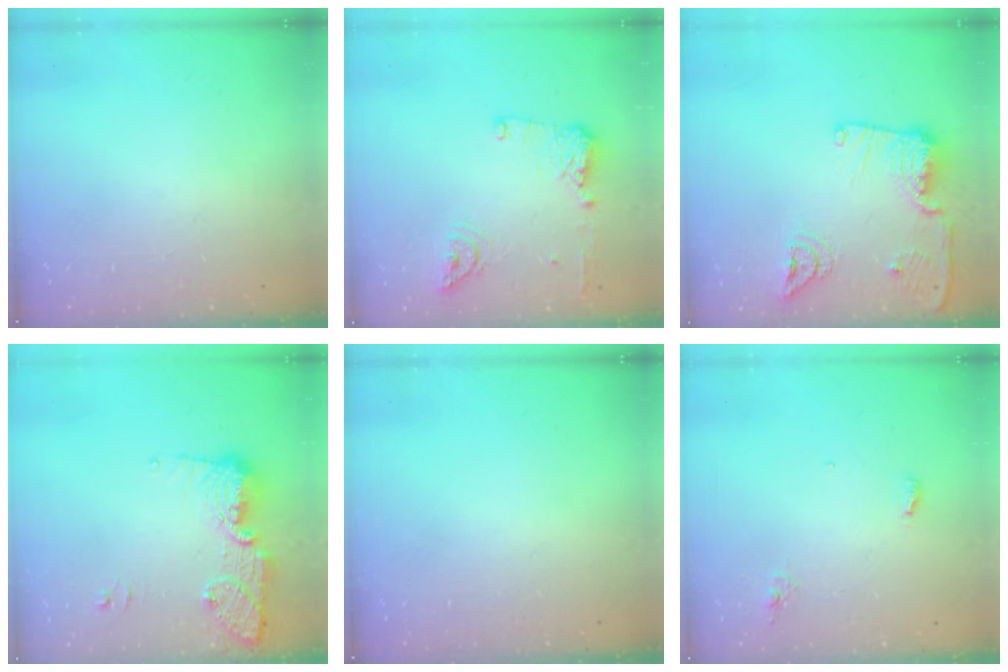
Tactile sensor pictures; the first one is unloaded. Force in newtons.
{"total": 12.7, "press": 12.4, "slide": 2.7}
{"total": 16.4, "press": 16.3, "slide": 2.0}
{"total": 14.5, "press": 14.3, "slide": 2.9}
{"total": 0.0}
{"total": 4.8, "press": 4.8, "slide": 0.3}